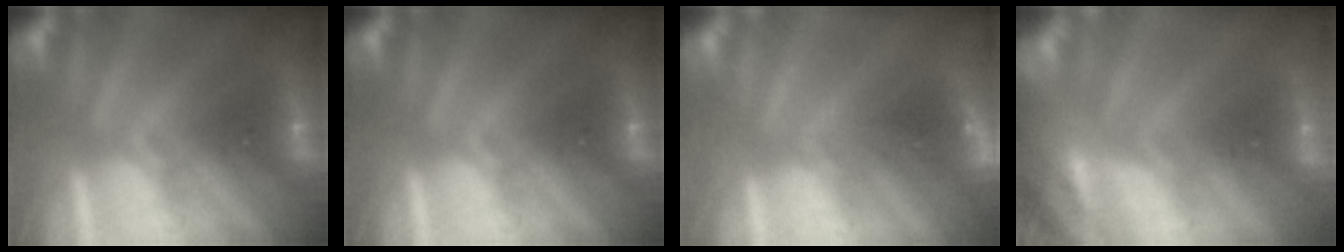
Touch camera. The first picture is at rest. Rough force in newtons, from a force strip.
{"total": 0.0}
{"total": 4.9}
{"total": 7.5}